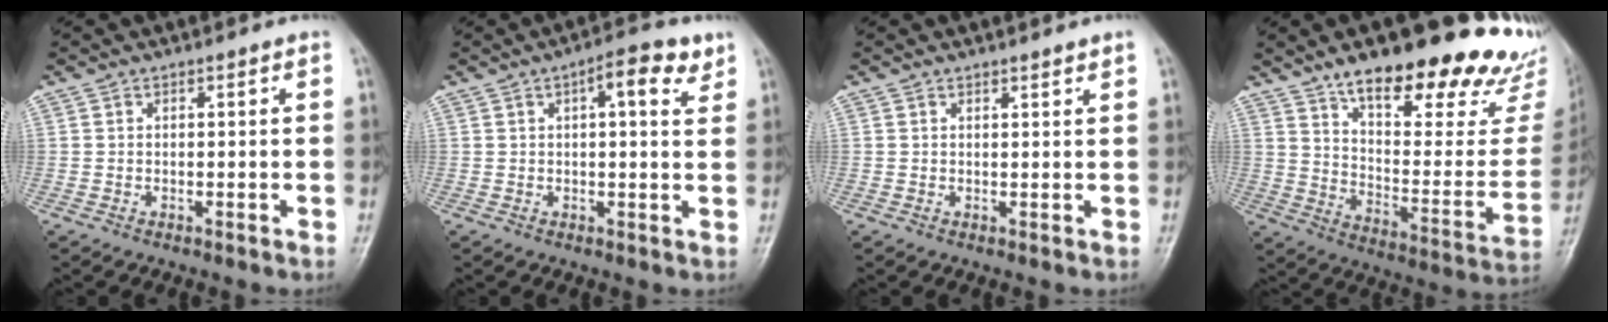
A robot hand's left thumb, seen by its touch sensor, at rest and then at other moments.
{"total": 7.0, "force": [3.2, 2.5, 5.7], "torque": [-0.065, -0.003, 0.035]}
{"total": 1.2, "force": [1.1, 0.2, 0.4], "torque": [0.000, -0.005, 0.016]}
{"total": 30.1, "force": [21.4, 9.8, 18.9], "torque": [-0.224, -0.092, 0.303]}